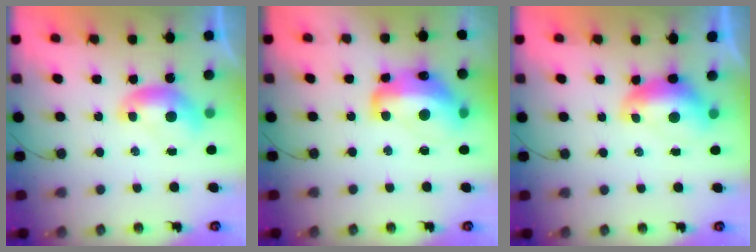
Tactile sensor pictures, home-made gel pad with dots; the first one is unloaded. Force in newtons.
{"total": 11.2, "press": 11.1, "slide": 1.4}
{"total": 1.7, "press": 1.5, "slide": 0.6}